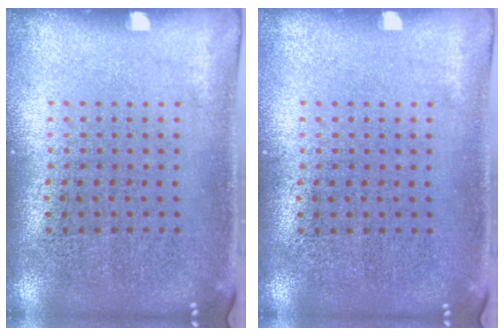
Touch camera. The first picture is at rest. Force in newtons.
{"total": 0.0}